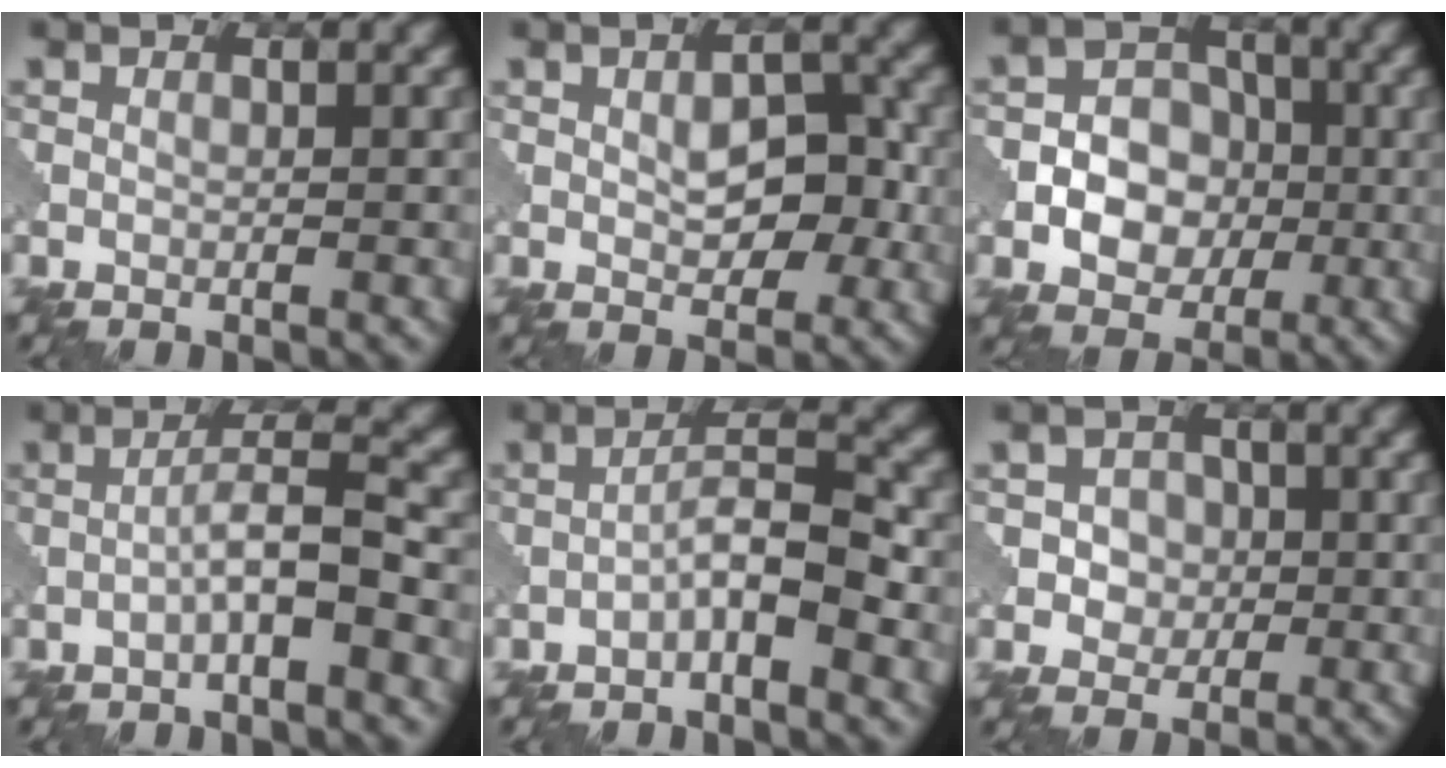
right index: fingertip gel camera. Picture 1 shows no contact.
{"total": 4.4, "force": [-0.1, 2.4, 3.8], "torque": [-0.060, 0.000, 0.003]}
{"total": 6.1, "force": [-1.2, 4.9, 3.4], "torque": [-0.033, 0.003, -0.035]}
{"total": 3.6, "force": [-1.5, 0.3, 3.3], "torque": [-0.058, 0.019, -0.033]}
{"total": 4.0, "force": [-1.9, 0.8, 3.4], "torque": [-0.059, 0.019, -0.040]}
{"total": 2.5, "force": [-0.1, 2.4, 0.9], "torque": [-0.003, 0.000, -0.010]}